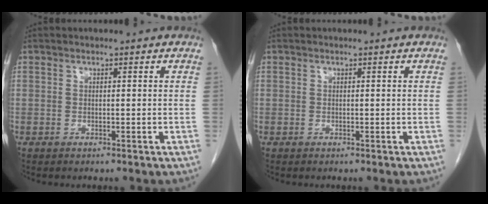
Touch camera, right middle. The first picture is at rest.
{"total": 0.0}